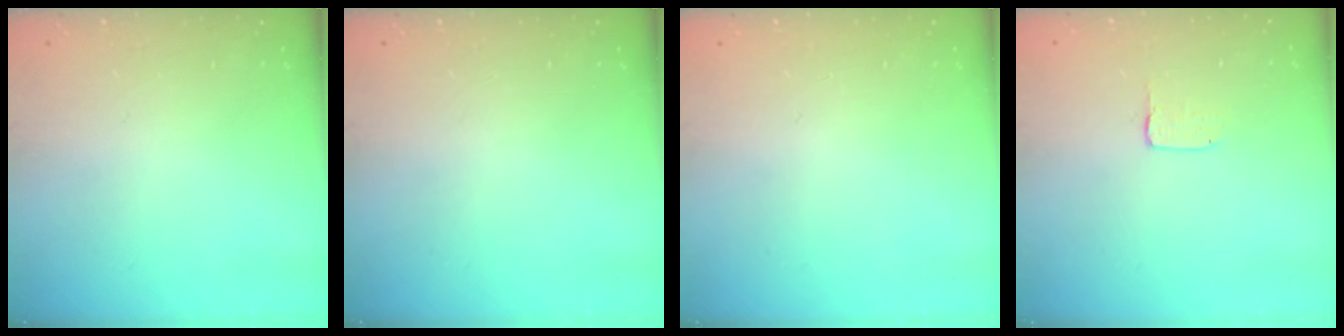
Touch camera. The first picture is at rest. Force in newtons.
{"total": 0.0}
{"total": 0.0}
{"total": 2.0, "press": 2.0, "slide": 0.0}